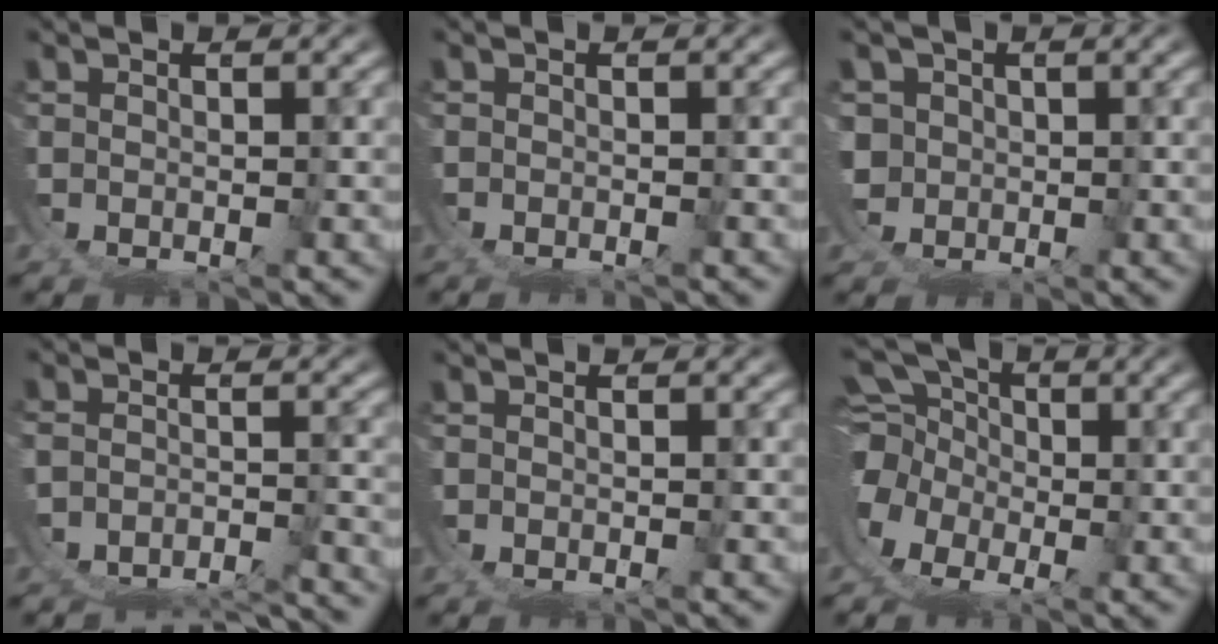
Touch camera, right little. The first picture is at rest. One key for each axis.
{"total": 1.5, "fx": -1.5, "fy": 0.1, "fz": -0.1, "tx": 0.003, "ty": -0.005, "tz": -0.021}
{"total": 4.0, "fx": 0.1, "fy": 3.6, "fz": 1.7, "tx": -0.048, "ty": -0.023, "tz": 0.006}
{"total": 8.3, "fx": -7.2, "fy": 3.2, "fz": 2.6, "tx": -0.041, "ty": -0.031, "tz": -0.103}
{"total": 0.9, "fx": -0.9, "fy": 0.1, "fz": -0.1, "tx": 0.006, "ty": -0.003, "tz": -0.014}
{"total": 11.8, "fx": -0.2, "fy": 10.6, "fz": 5.3, "tx": -0.121, "ty": -0.034, "tz": -0.011}